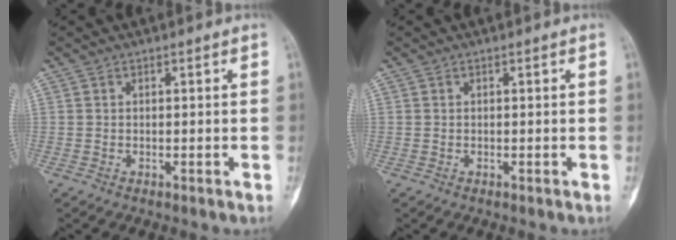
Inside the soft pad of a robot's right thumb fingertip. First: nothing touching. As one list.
[{"total": 0.0}]